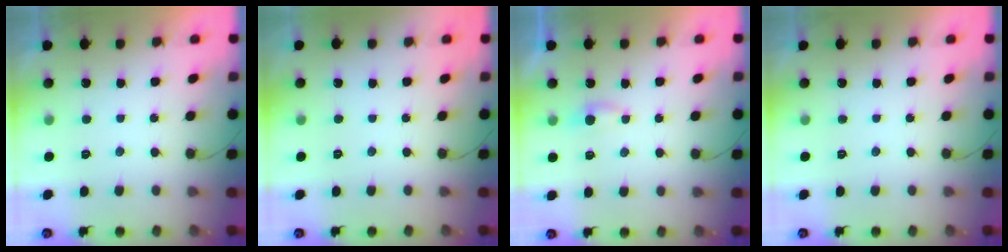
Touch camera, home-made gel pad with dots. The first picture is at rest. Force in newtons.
{"total": 0.0}
{"total": 3.2, "press": 3.1, "slide": 0.5}
{"total": 0.0}